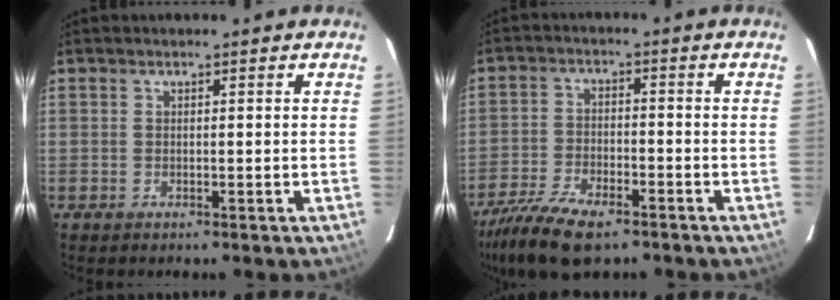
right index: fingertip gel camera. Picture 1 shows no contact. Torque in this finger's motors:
{"motor_torque": [0.98, -0.95, 0.35, 0.05]}